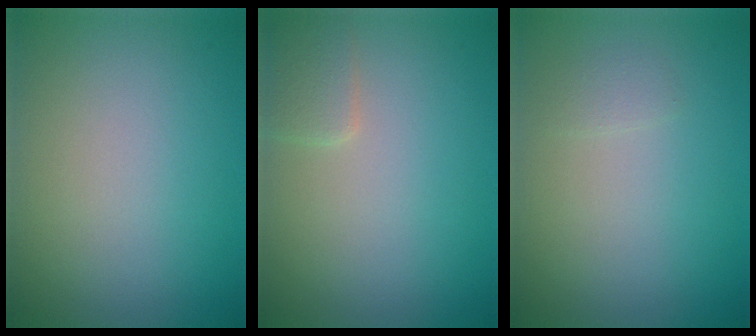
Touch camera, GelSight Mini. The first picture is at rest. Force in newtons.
{"total": 1.6, "press": 1.6, "slide": 0.1}
{"total": 0.7, "press": 0.7, "slide": 0.0}